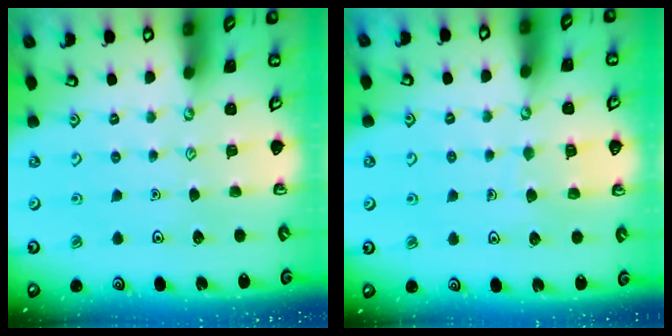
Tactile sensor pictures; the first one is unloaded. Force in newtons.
{"total": 6.7, "press": 6.7, "slide": 0.4}